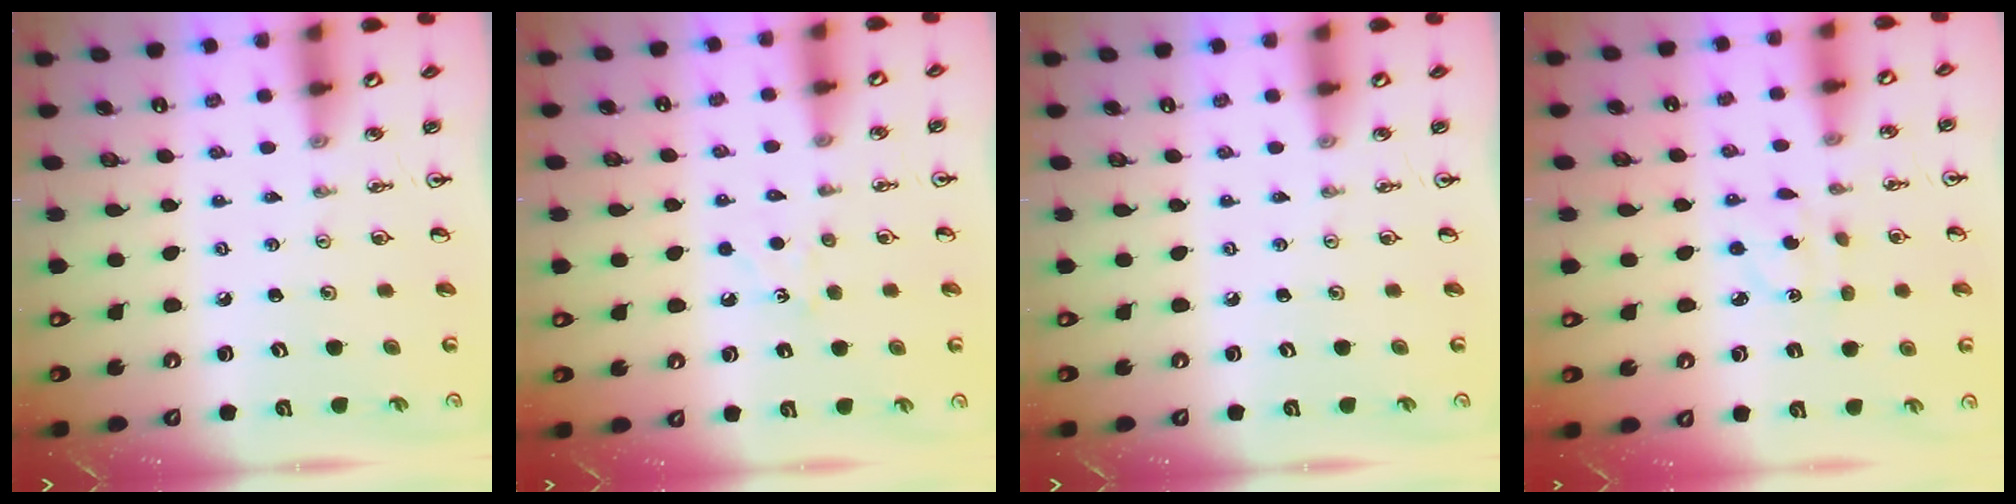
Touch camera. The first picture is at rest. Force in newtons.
{"total": 5.1, "press": 5.0, "slide": 0.7}
{"total": 0.0}
{"total": 3.0, "press": 2.9, "slide": 0.8}